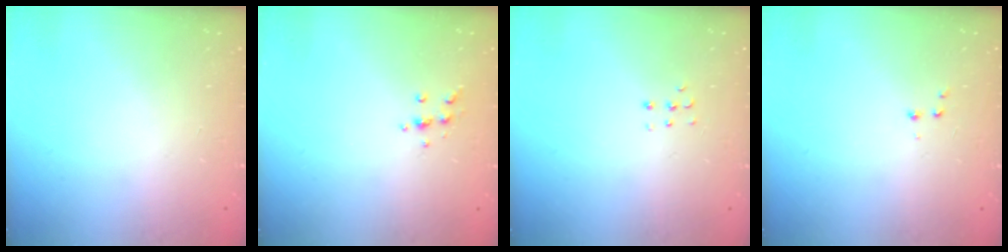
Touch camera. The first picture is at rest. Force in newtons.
{"total": 4.8, "press": 4.7, "slide": 0.8}
{"total": 3.8, "press": 3.8, "slide": 0.6}
{"total": 2.6, "press": 2.5, "slide": 0.6}